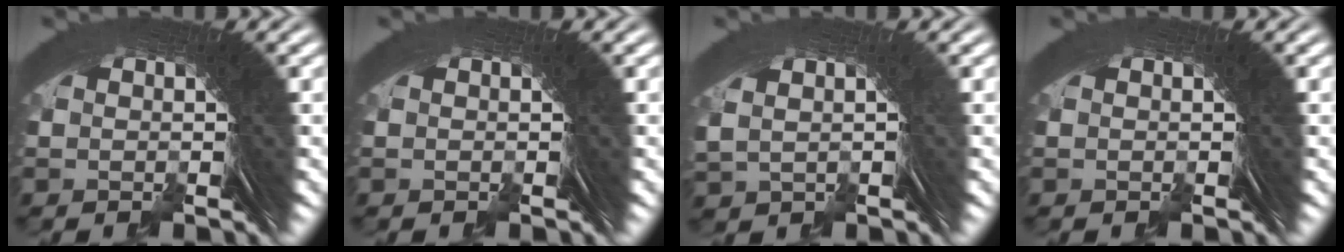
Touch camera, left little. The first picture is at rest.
{"total": 0.0}
{"total": 1.0, "force": [0.2, 0.7, 0.6], "torque": [-0.018, -0.004, 0.015]}
{"total": 0.0}